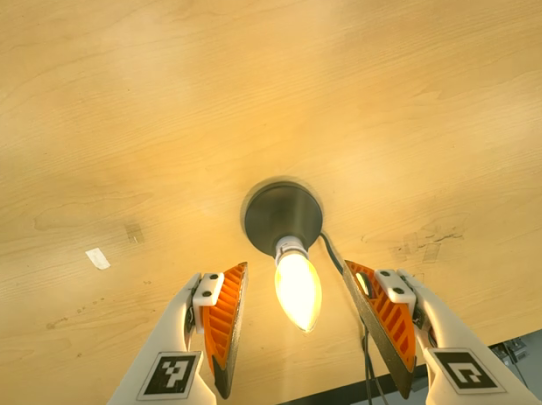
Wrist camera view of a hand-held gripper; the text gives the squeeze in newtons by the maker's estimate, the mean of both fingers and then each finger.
{"total": 0.0}